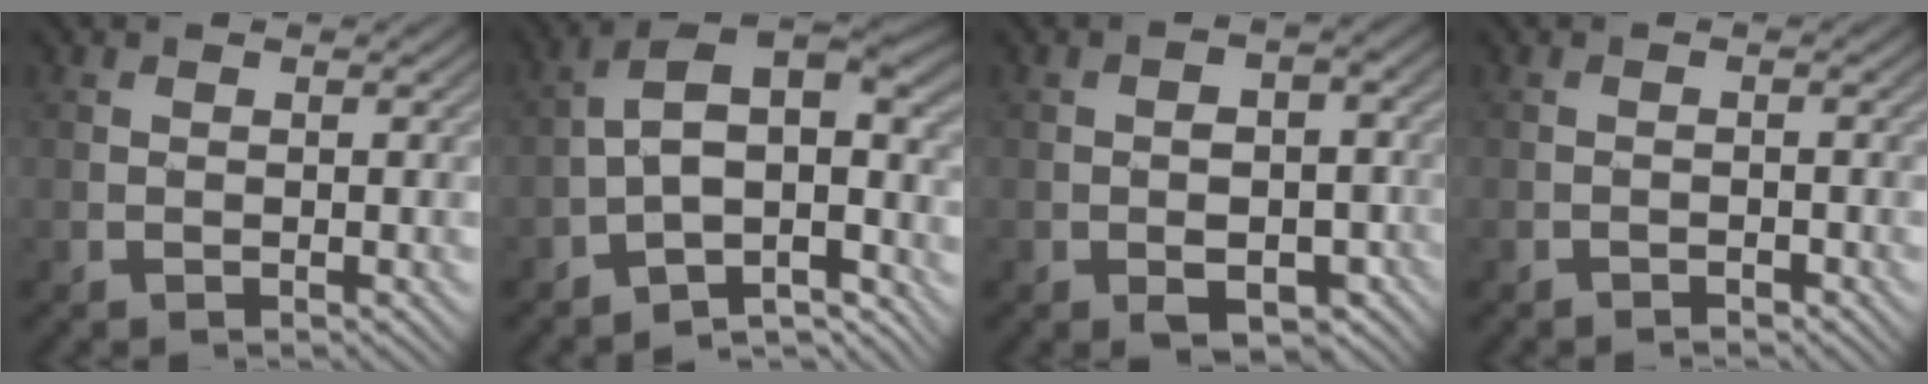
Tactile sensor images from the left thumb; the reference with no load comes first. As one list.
[{"total": 12.0, "force": [-4.1, 5.4, 9.9], "torque": [-0.158, 0.008, -0.069]}, {"total": 7.2, "force": [-2.4, 4.6, 5.0], "torque": [-0.065, -0.019, -0.023]}, {"total": 1.0, "force": [-0.9, 0.2, 0.3], "torque": [-0.006, 0.000, -0.019]}]